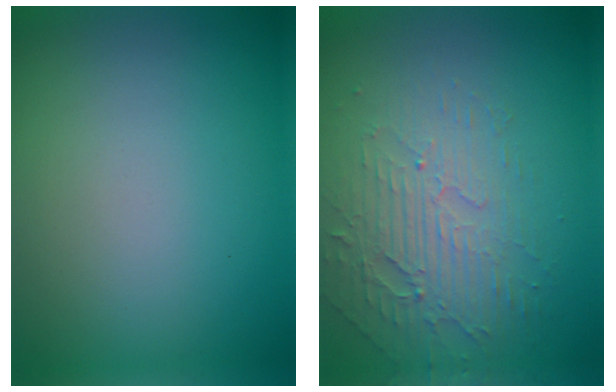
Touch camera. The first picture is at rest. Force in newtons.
{"total": 3.8, "press": 3.4, "slide": 1.8}